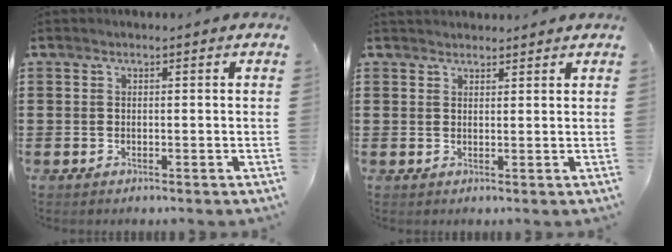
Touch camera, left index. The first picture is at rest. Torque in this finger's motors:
{"motor_torque": [0.21, -0.97, -0.72, -0.13]}